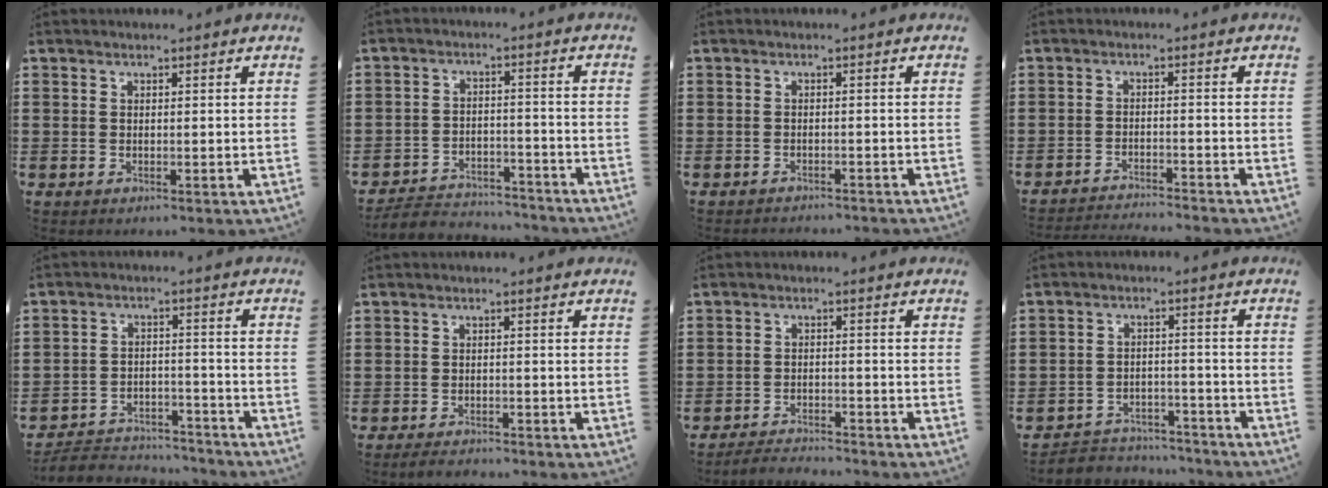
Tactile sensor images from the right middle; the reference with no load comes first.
{"total": 4.8, "force": [-4.7, 1.2, 0.1], "torque": [-0.010, 0.009, -0.098]}
{"total": 1.4, "force": [-1.4, 0.2, -0.2], "torque": [-0.001, 0.001, -0.031]}
{"total": 2.7, "force": [-2.7, -0.2, 0.1], "torque": [-0.007, -0.003, -0.056]}
{"total": 5.2, "force": [-5.1, 1.2, 0.3], "torque": [-0.012, 0.010, -0.105]}
{"total": 1.8, "force": [-1.8, 0.2, 0.2], "torque": [-0.009, -0.002, -0.036]}
{"total": 3.2, "force": [-3.2, 0.3, -0.3], "torque": [-0.004, -0.002, -0.069]}
{"total": 4.2, "force": [-4.0, 1.3, -0.3], "torque": [-0.002, 0.008, -0.085]}